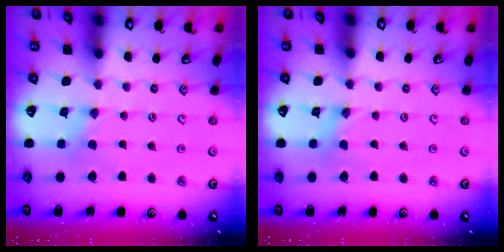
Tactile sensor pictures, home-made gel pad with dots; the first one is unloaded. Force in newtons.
{"total": 0.0}